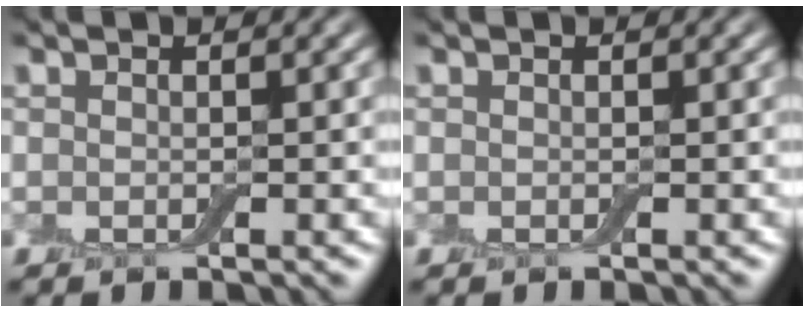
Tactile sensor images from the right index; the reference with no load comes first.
{"total": 0.0}